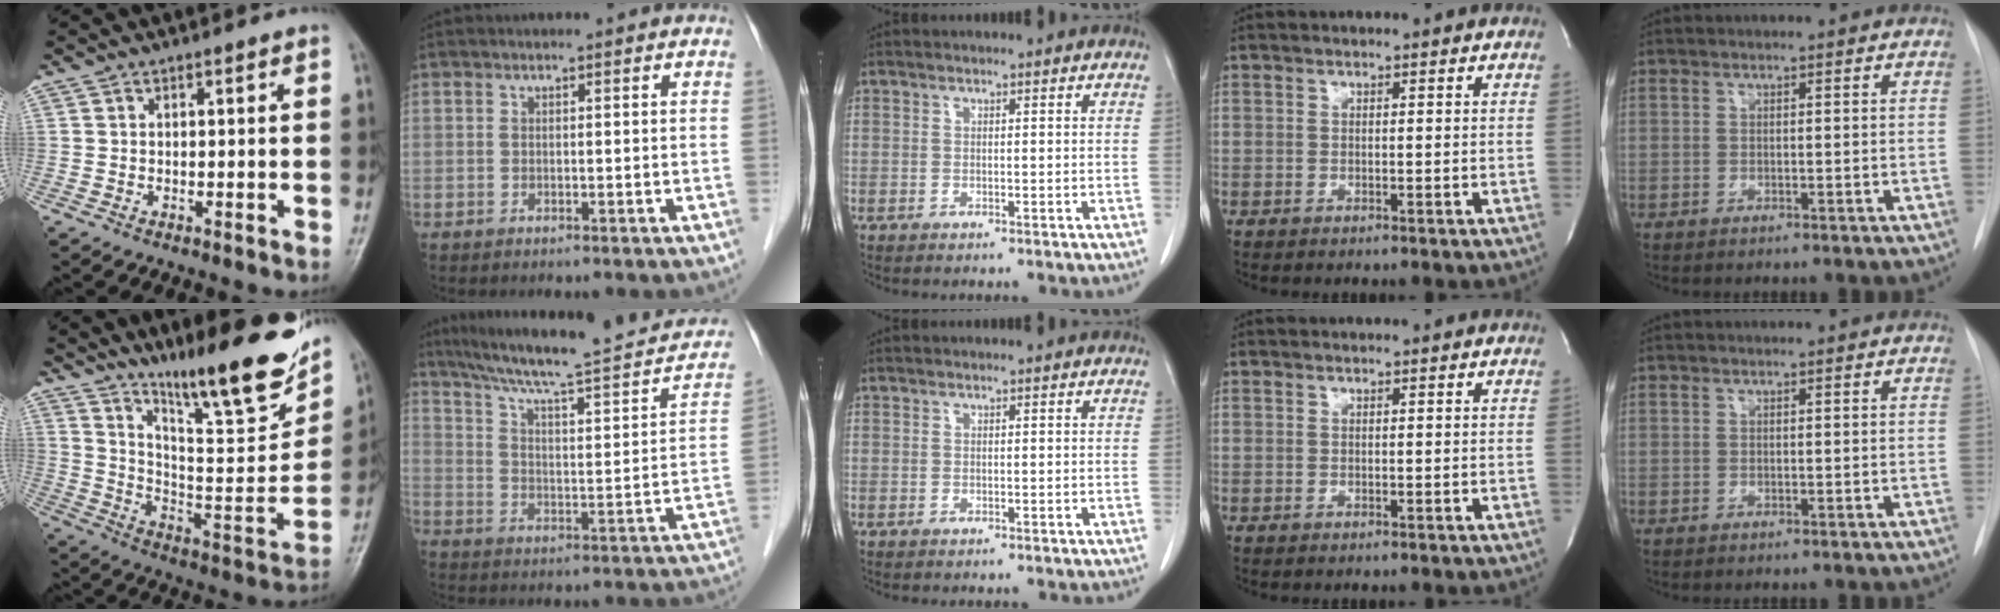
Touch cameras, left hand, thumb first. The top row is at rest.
{"thumb": {"total": 22.1, "force": [15.4, 3.9, 15.3], "torque": [-0.199, -0.081, 0.256]}, "index": {"total": 24.1, "force": [20.4, 3.1, 12.5], "torque": [-0.191, 0.000, 0.278]}}